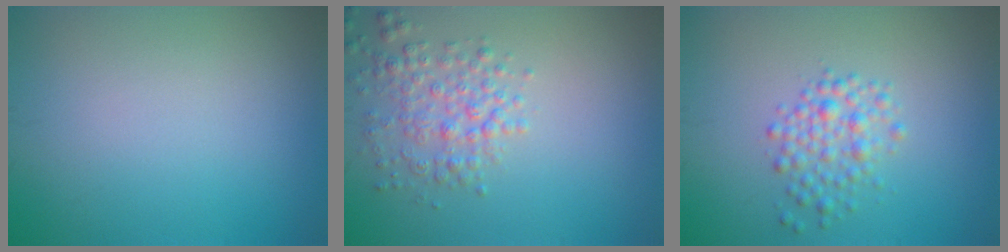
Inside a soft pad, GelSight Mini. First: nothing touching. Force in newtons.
{"total": 3.0, "press": 3.0, "slide": 0.2}
{"total": 2.6, "press": 2.6, "slide": 0.0}